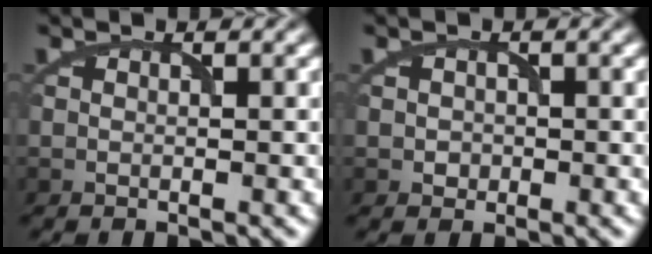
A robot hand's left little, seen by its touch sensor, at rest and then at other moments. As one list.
[{"total": 0.9, "force": [-0.1, 0.9, 0.2], "torque": [0.000, -0.003, -0.001]}]